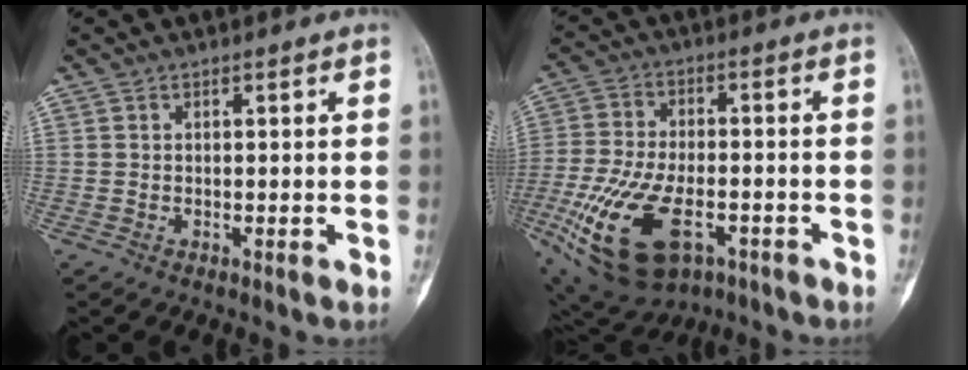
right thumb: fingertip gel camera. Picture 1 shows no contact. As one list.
[{"total": 19.8, "force": [-7.8, 10.4, 15.0], "torque": [-0.308, 0.007, -0.121]}]